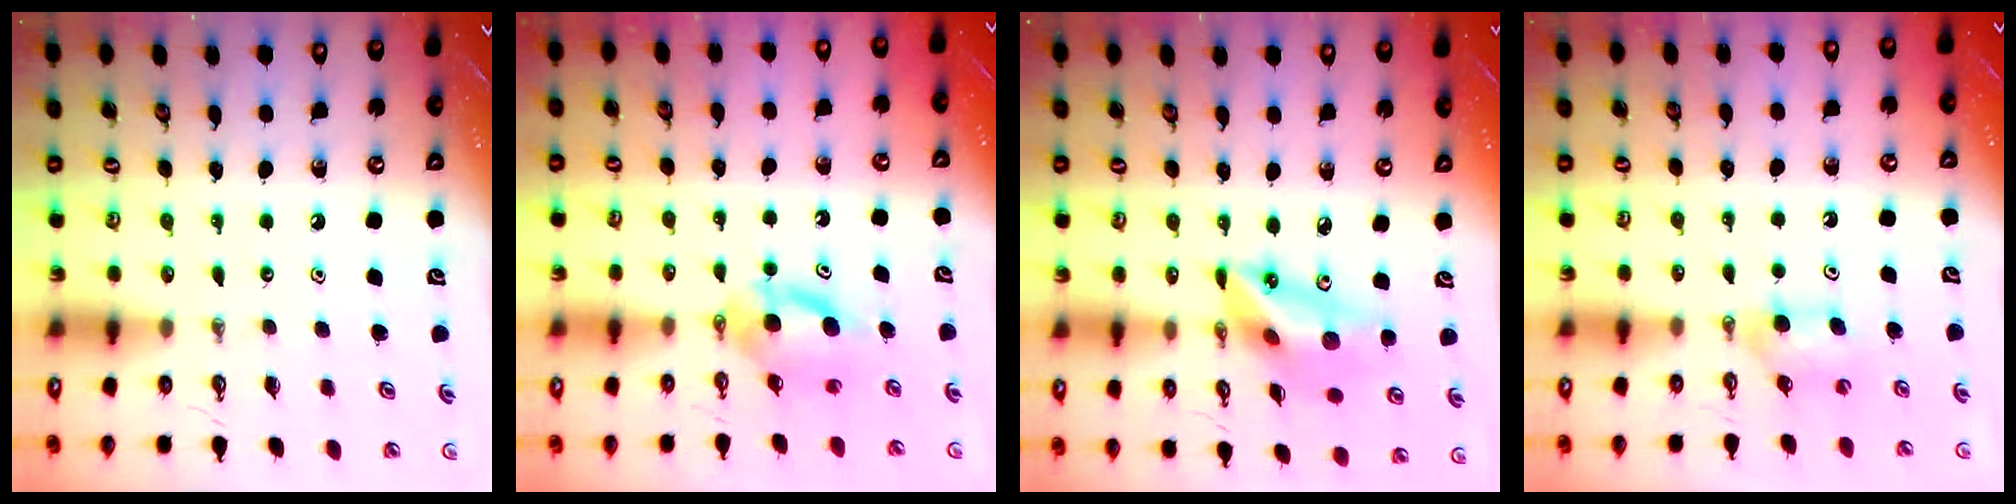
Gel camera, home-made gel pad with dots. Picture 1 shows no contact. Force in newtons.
{"total": 6.0, "press": 6.0, "slide": 0.2}
{"total": 15.7, "press": 15.3, "slide": 3.7}
{"total": 4.1, "press": 3.7, "slide": 1.6}